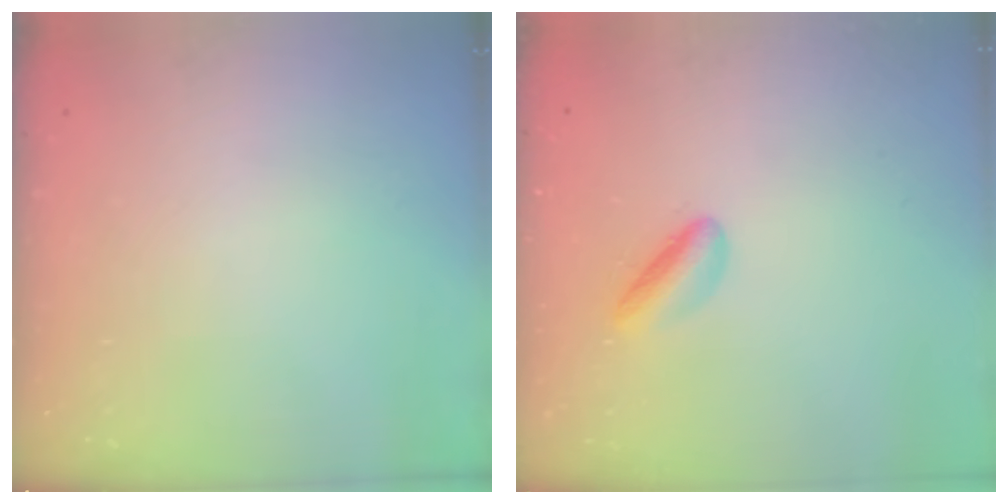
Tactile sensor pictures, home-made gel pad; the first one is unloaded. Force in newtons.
{"total": 3.5, "press": 3.5, "slide": 0.2}